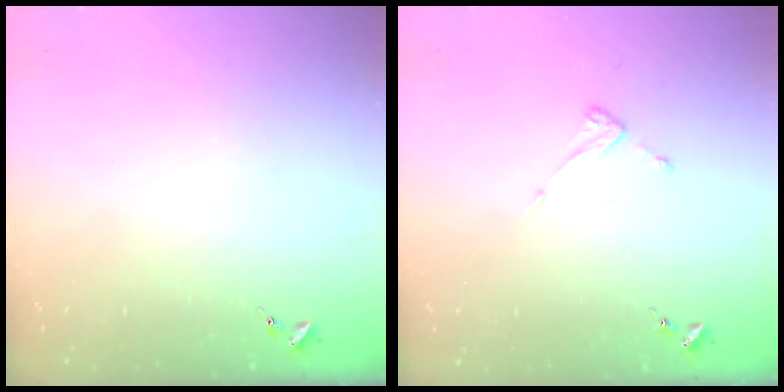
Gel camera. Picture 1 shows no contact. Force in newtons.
{"total": 3.6, "press": 3.6, "slide": 0.2}